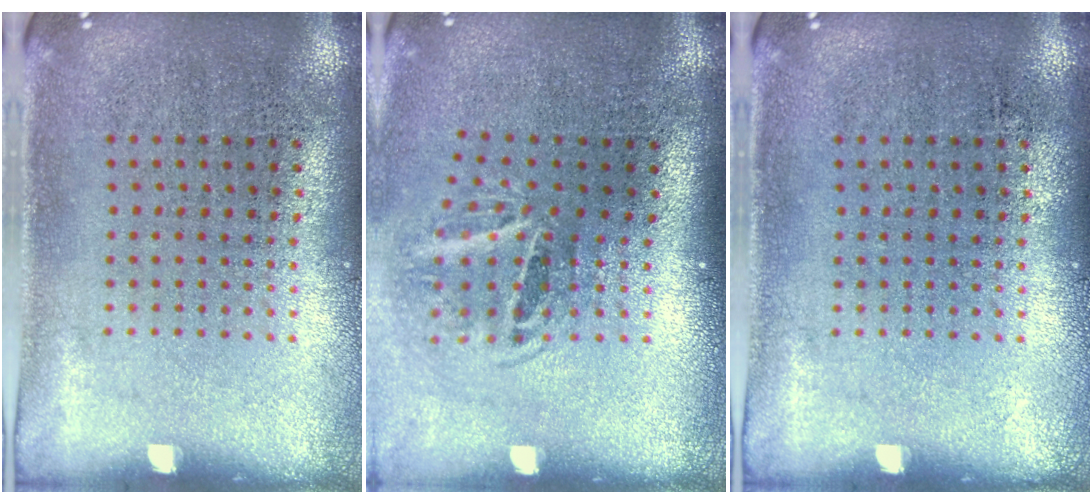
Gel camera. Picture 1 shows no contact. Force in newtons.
{"total": 1.9, "press": 1.3, "slide": 1.4}
{"total": 0.0}